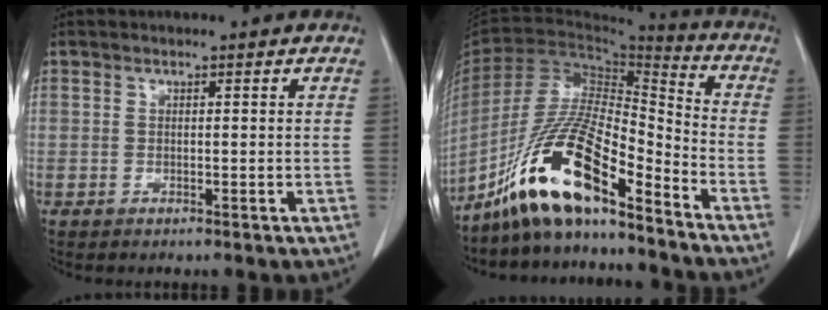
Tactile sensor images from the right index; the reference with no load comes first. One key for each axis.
{"total": 16.1, "fx": -11.6, "fy": 2.6, "fz": 10.9, "tx": -0.206, "ty": 0.002, "tz": -0.213}